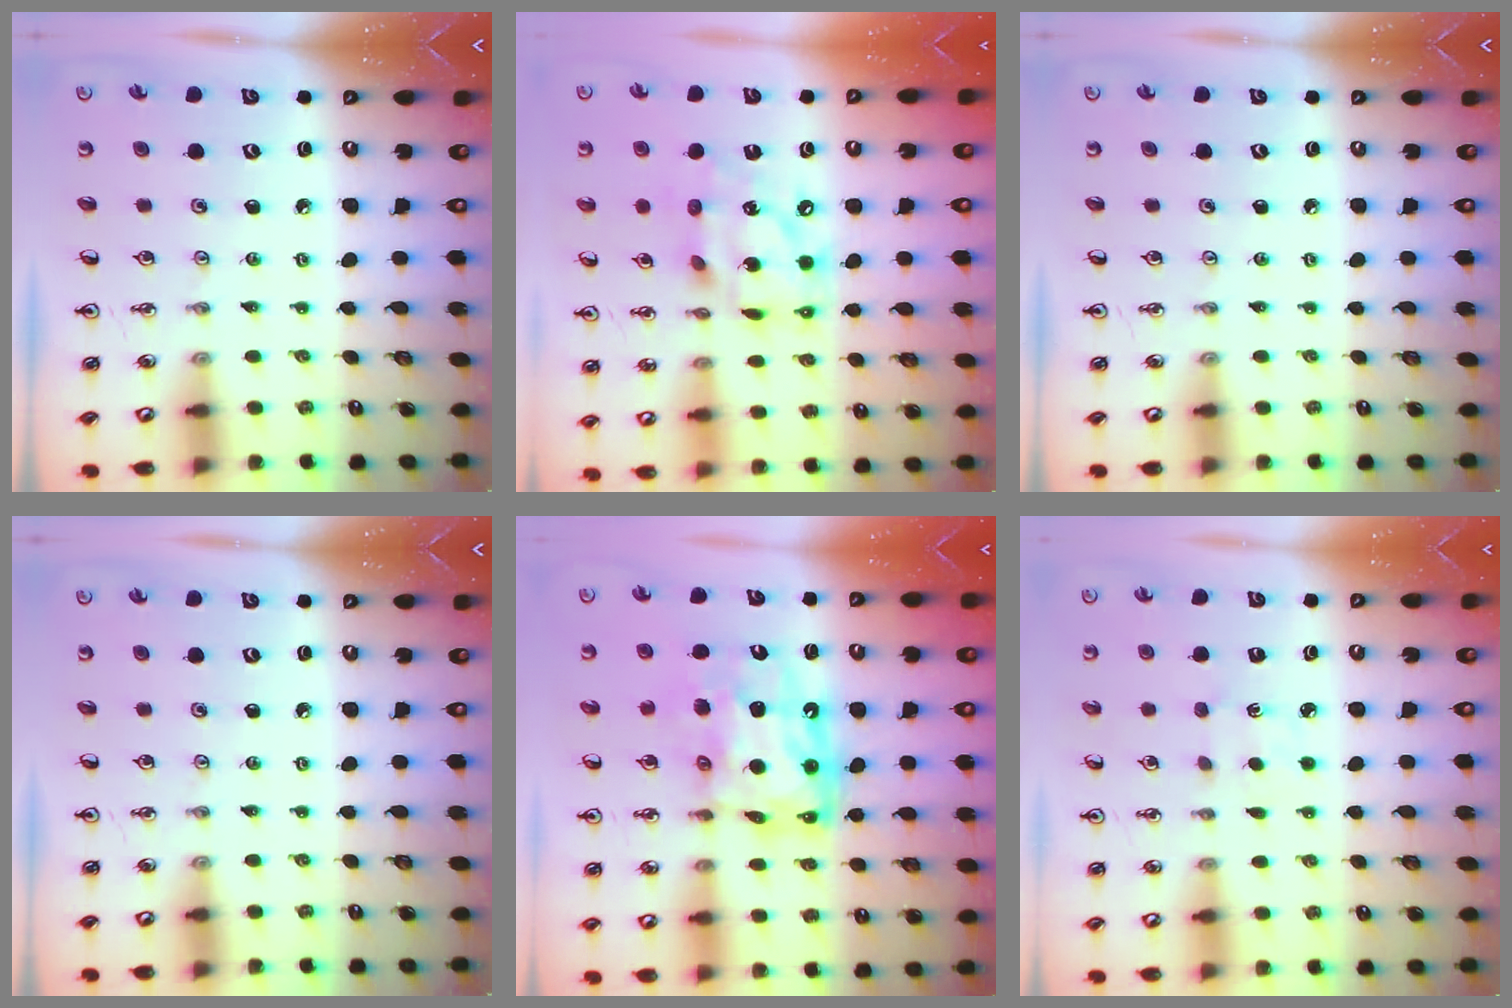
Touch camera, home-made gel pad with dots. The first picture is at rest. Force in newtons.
{"total": 14.6, "press": 14.5, "slide": 1.7}
{"total": 0.0}
{"total": 0.0}
{"total": 13.2, "press": 13.1, "slide": 1.1}
{"total": 2.8, "press": 2.8, "slide": 0.4}